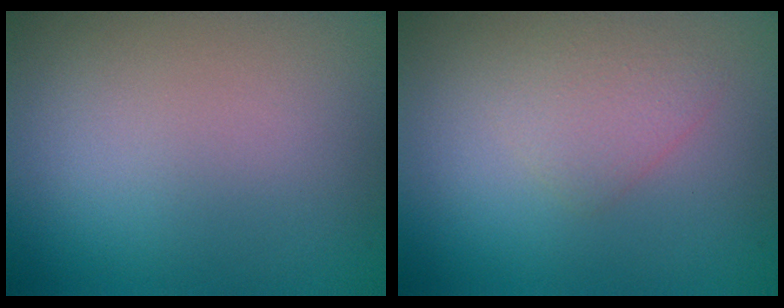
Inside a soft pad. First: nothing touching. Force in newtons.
{"total": 1.8, "press": 1.8, "slide": 0.0}